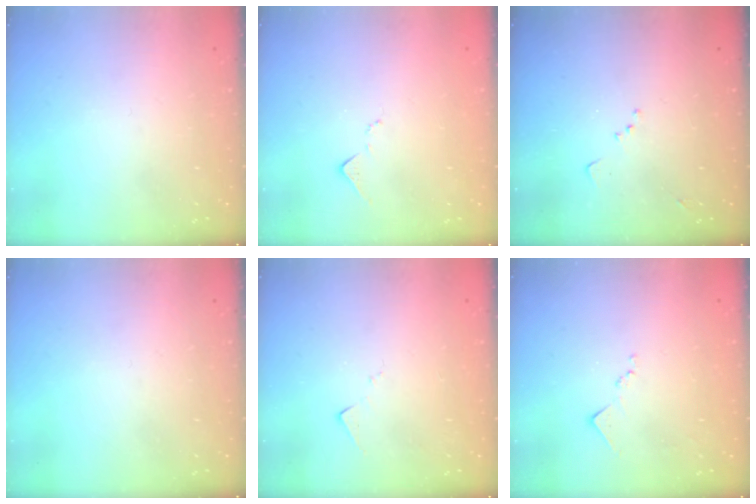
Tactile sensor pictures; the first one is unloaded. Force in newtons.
{"total": 7.0, "press": 6.9, "slide": 0.9}
{"total": 7.9, "press": 7.8, "slide": 0.9}
{"total": 0.0}
{"total": 6.1, "press": 6.1, "slide": 0.6}
{"total": 8.1, "press": 8.1, "slide": 0.6}